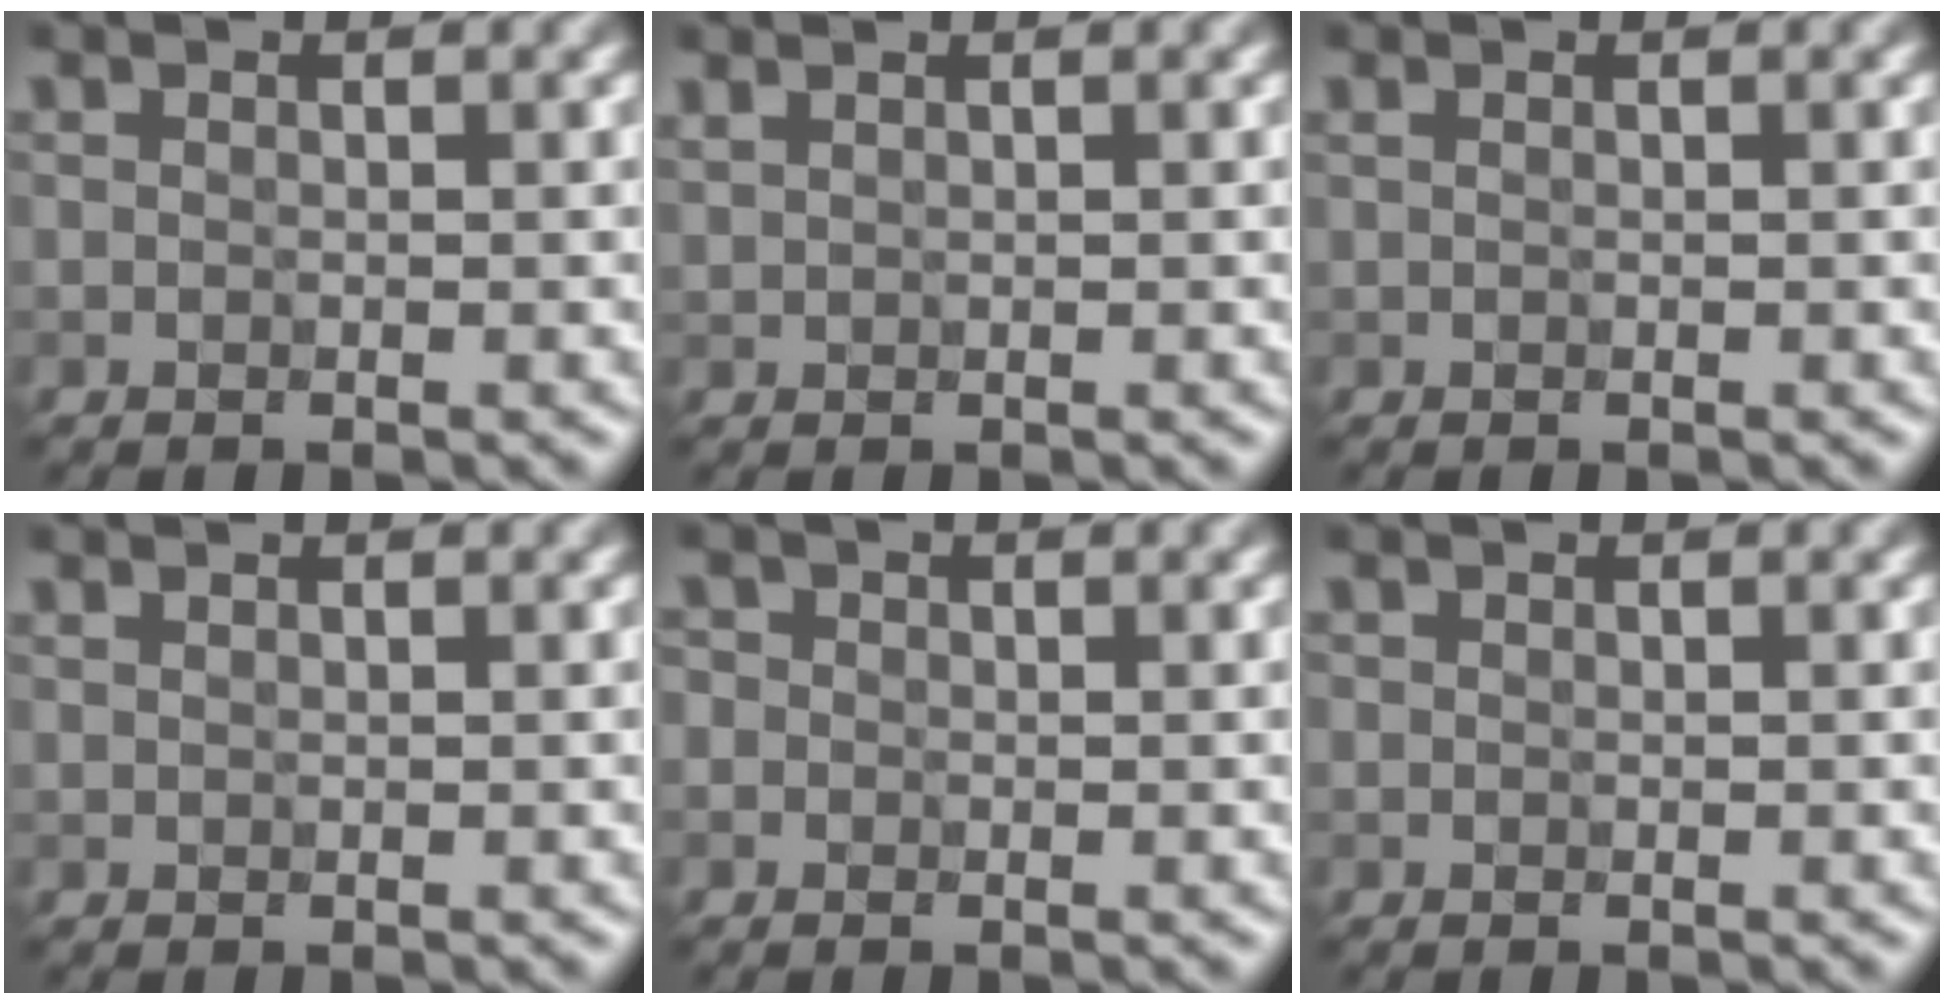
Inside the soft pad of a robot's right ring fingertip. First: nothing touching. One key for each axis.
{"total": 0.6, "fx": 0.6, "fy": 0.1, "fz": 0.1, "tx": -0.005, "ty": 0.007, "tz": 0.014}
{"total": 0.0}
{"total": 0.0}
{"total": 1.3, "fx": 0.1, "fy": 1.2, "fz": 0.4, "tx": -0.004, "ty": 0.004, "tz": -0.014}
{"total": 0.0}